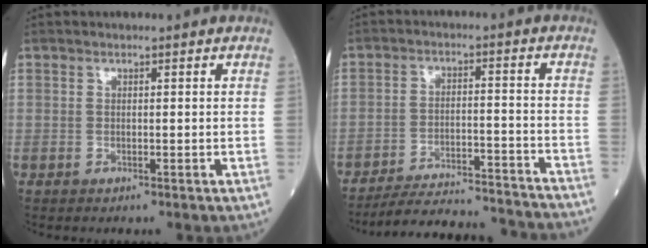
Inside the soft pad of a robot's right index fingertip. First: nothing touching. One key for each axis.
{"total": 17.9, "fx": -17.0, "fy": 1.1, "fz": 5.2, "tx": -0.080, "ty": -0.008, "tz": -0.238}